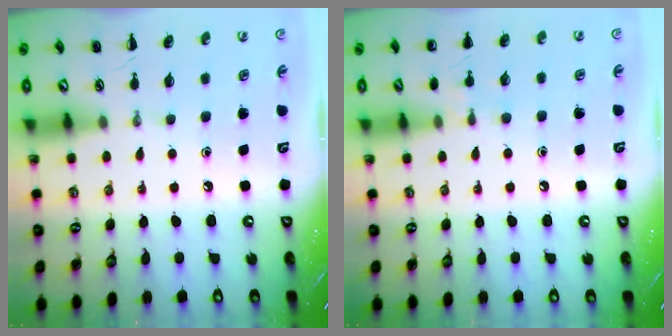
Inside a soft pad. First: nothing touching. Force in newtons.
{"total": 5.9, "press": 5.7, "slide": 1.7}